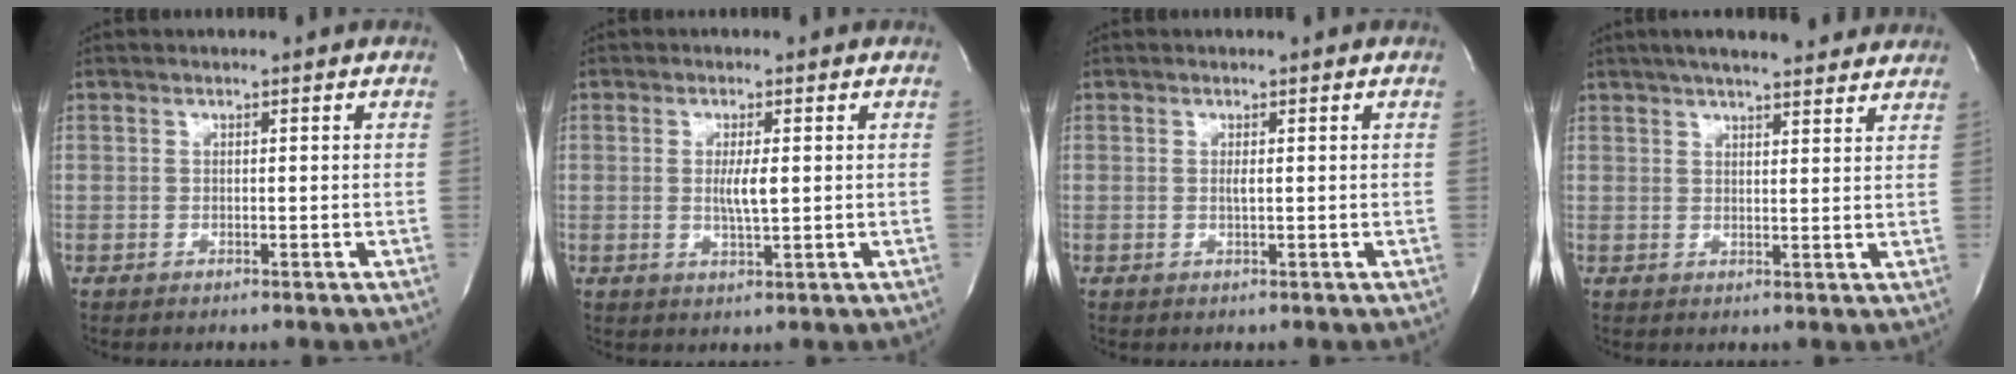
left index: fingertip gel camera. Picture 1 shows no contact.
{"total": 3.2, "force": [-0.2, 0.3, 3.2], "torque": [-0.062, -0.008, -0.002]}
{"total": 0.7, "force": [-0.2, 0.0, 0.7], "torque": [-0.017, -0.006, -0.004]}
{"total": 13.6, "force": [11.7, 2.2, 6.5], "torque": [-0.096, 0.031, 0.151]}